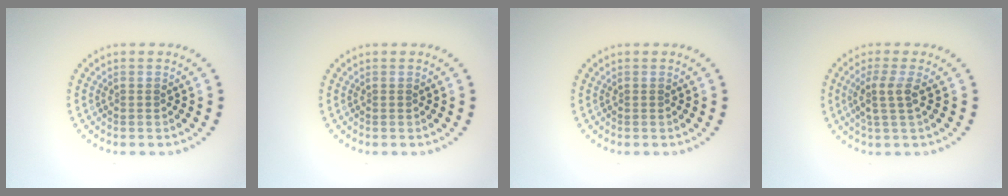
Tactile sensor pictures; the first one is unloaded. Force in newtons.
{"total": 0.0}
{"total": 0.0}
{"total": 2.5, "press": 2.0, "slide": 1.6}